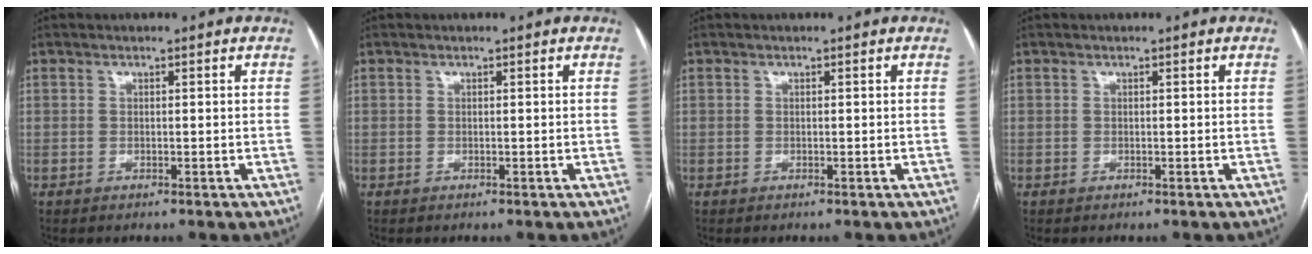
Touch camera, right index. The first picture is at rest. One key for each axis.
{"total": 0.0}
{"total": 0.0}
{"total": 0.0}